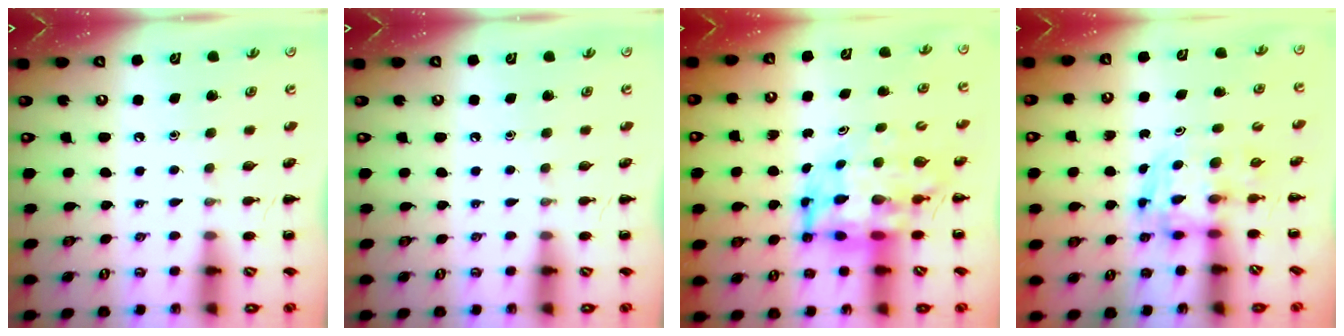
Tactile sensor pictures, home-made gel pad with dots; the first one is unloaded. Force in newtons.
{"total": 0.0}
{"total": 8.4, "press": 7.9, "slide": 2.6}
{"total": 3.6, "press": 3.5, "slide": 0.6}